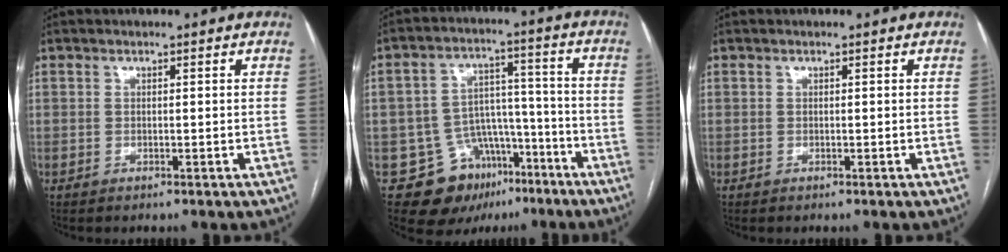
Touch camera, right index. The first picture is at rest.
{"total": 12.1, "force": [-7.1, 9.0, 3.9], "torque": [-0.051, 0.057, -0.097]}
{"total": 0.0}